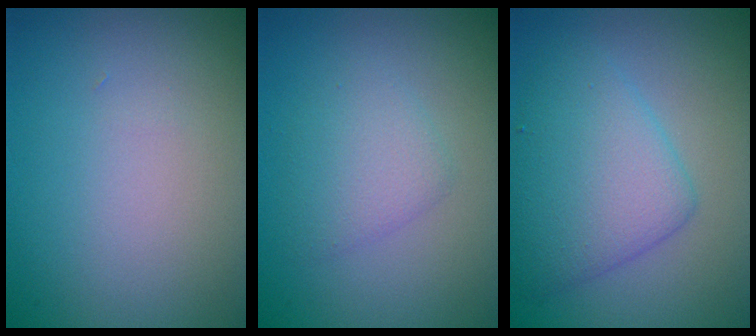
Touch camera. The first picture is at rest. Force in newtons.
{"total": 2.4, "press": 2.4, "slide": 0.1}
{"total": 5.1, "press": 5.1, "slide": 0.2}